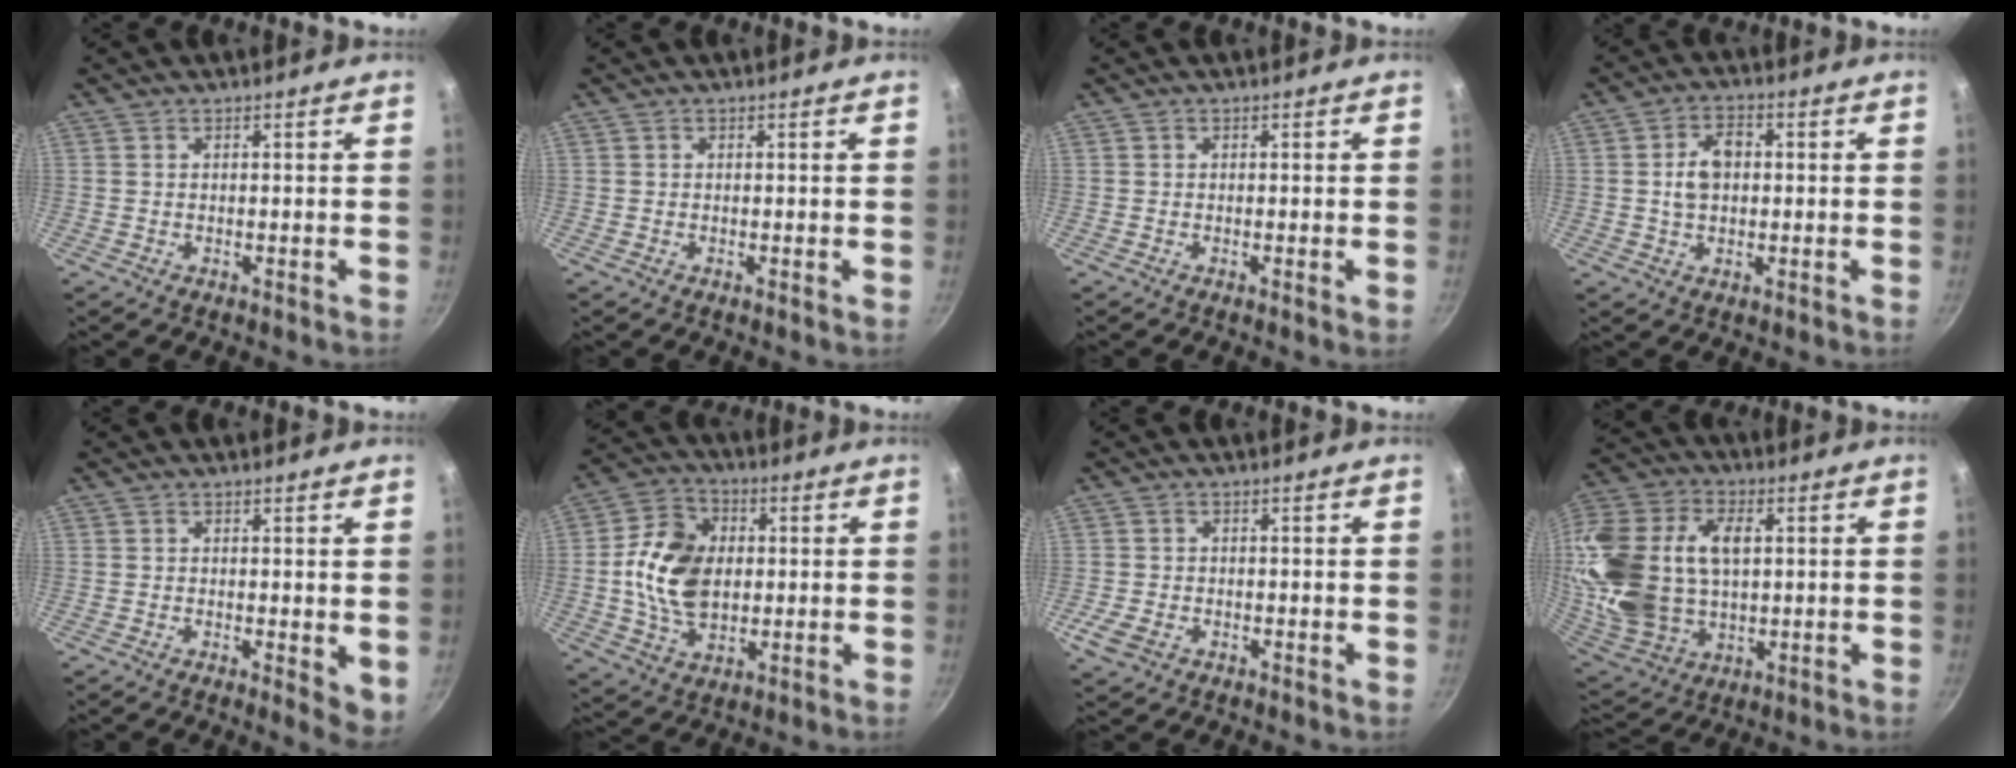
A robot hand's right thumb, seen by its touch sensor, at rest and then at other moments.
{"total": 0.0}
{"total": 0.7, "force": [-0.2, -0.1, 0.7], "torque": [-0.013, -0.002, -0.006]}
{"total": 6.3, "force": [0.4, 4.3, 4.6], "torque": [-0.061, 0.012, 0.004]}
{"total": 4.4, "force": [-0.1, 1.8, 4.0], "torque": [-0.047, -0.010, -0.001]}
{"total": 15.9, "force": [0.8, 11.3, 11.2], "torque": [-0.181, 0.008, 0.008]}
{"total": 3.7, "force": [-1.7, 2.3, 2.3], "torque": [-0.049, 0.000, -0.034]}
{"total": 26.4, "force": [3.7, 17.9, 19.1], "torque": [-0.408, 0.017, 0.077]}